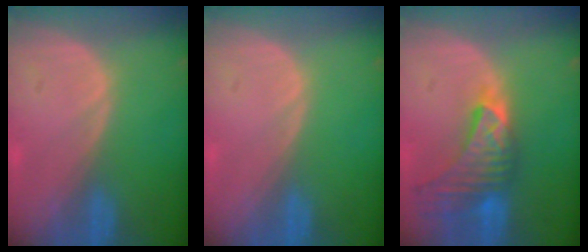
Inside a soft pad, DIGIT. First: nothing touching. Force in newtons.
{"total": 0.0}
{"total": 9.2, "press": 8.3, "slide": 4.0}